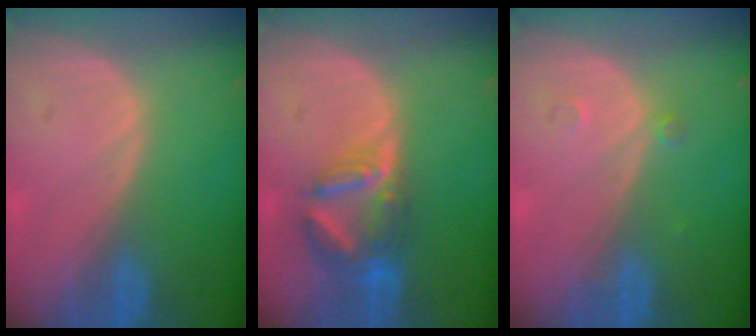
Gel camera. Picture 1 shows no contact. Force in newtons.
{"total": 7.2, "press": 6.3, "slide": 3.4}
{"total": 0.8, "press": 0.8, "slide": 0.1}